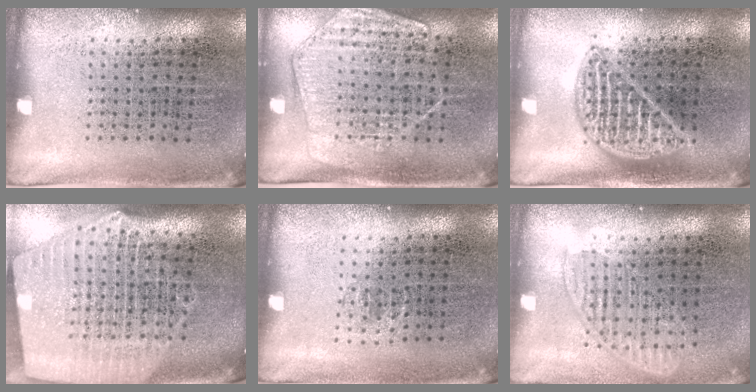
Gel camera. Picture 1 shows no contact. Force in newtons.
{"total": 1.4, "press": 1.4, "slide": 0.2}
{"total": 1.8, "press": 1.8, "slide": 0.2}
{"total": 2.8, "press": 2.3, "slide": 1.5}
{"total": 0.7, "press": 0.4, "slide": 0.6}
{"total": 1.4, "press": 1.2, "slide": 0.8}